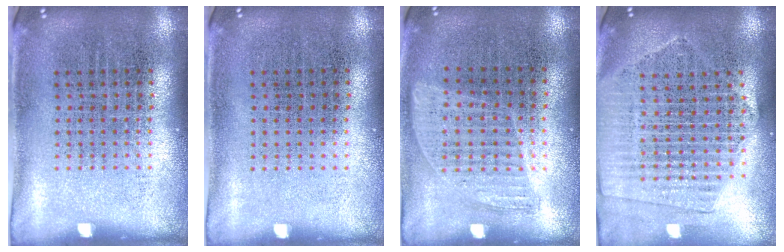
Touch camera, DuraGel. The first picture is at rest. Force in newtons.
{"total": 0.0}
{"total": 0.9, "press": 0.8, "slide": 0.4}
{"total": 2.2, "press": 2.0, "slide": 1.0}